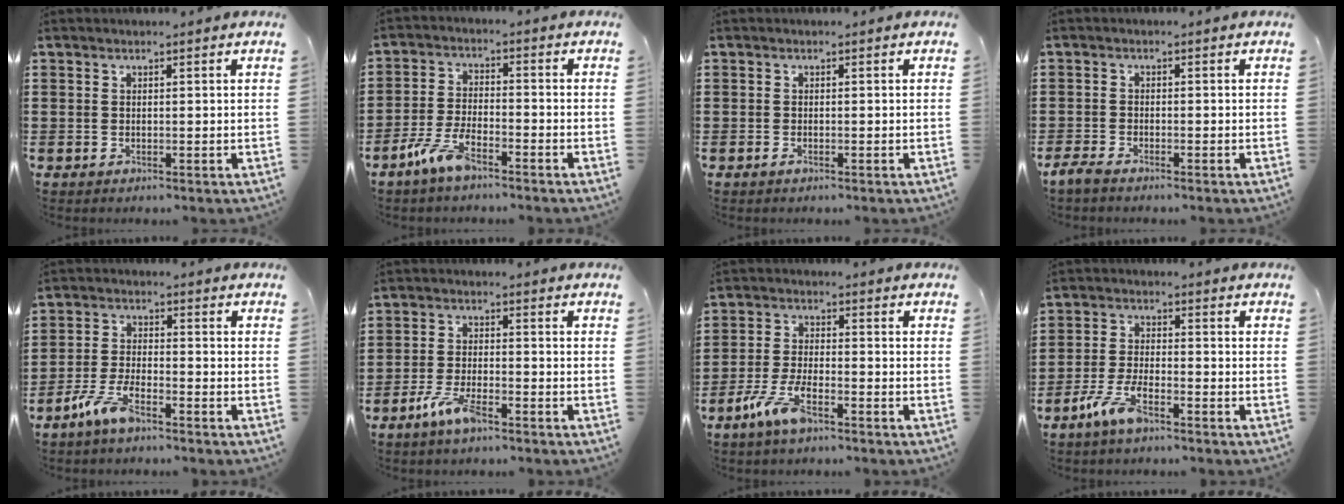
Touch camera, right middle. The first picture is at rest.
{"total": 5.9, "force": [-4.2, 1.6, 3.8], "torque": [-0.097, -0.004, -0.086]}
{"total": 0.5, "force": [-0.3, 0.2, 0.4], "torque": [-0.008, -0.004, -0.005]}
{"total": 2.0, "force": [-1.8, 0.4, 0.8], "torque": [-0.031, 0.000, -0.040]}
{"total": 5.6, "force": [-3.9, 1.4, 3.7], "torque": [-0.087, -0.003, -0.078]}
{"total": 5.4, "force": [-3.6, 1.5, 3.7], "torque": [-0.086, -0.002, -0.070]}
{"total": 6.4, "force": [-3.9, 1.8, 4.7], "torque": [-0.110, -0.006, -0.076]}
{"total": 5.6, "force": [-3.6, 1.4, 4.0], "torque": [-0.100, -0.005, -0.073]}